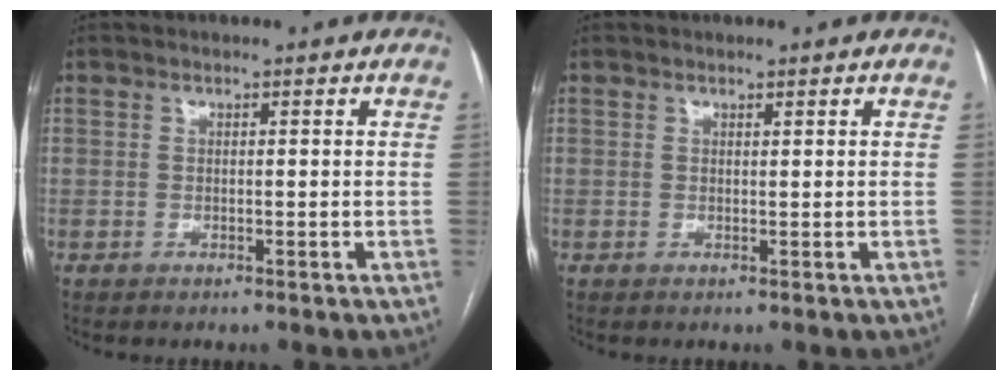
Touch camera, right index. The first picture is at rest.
{"total": 0.0}